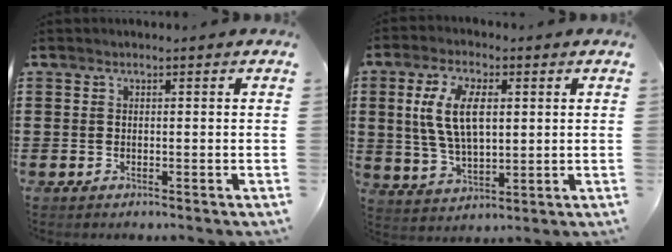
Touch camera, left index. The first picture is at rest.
{"total": 9.2, "force": [2.1, 4.5, 7.8], "torque": [-0.172, 0.009, 0.033]}